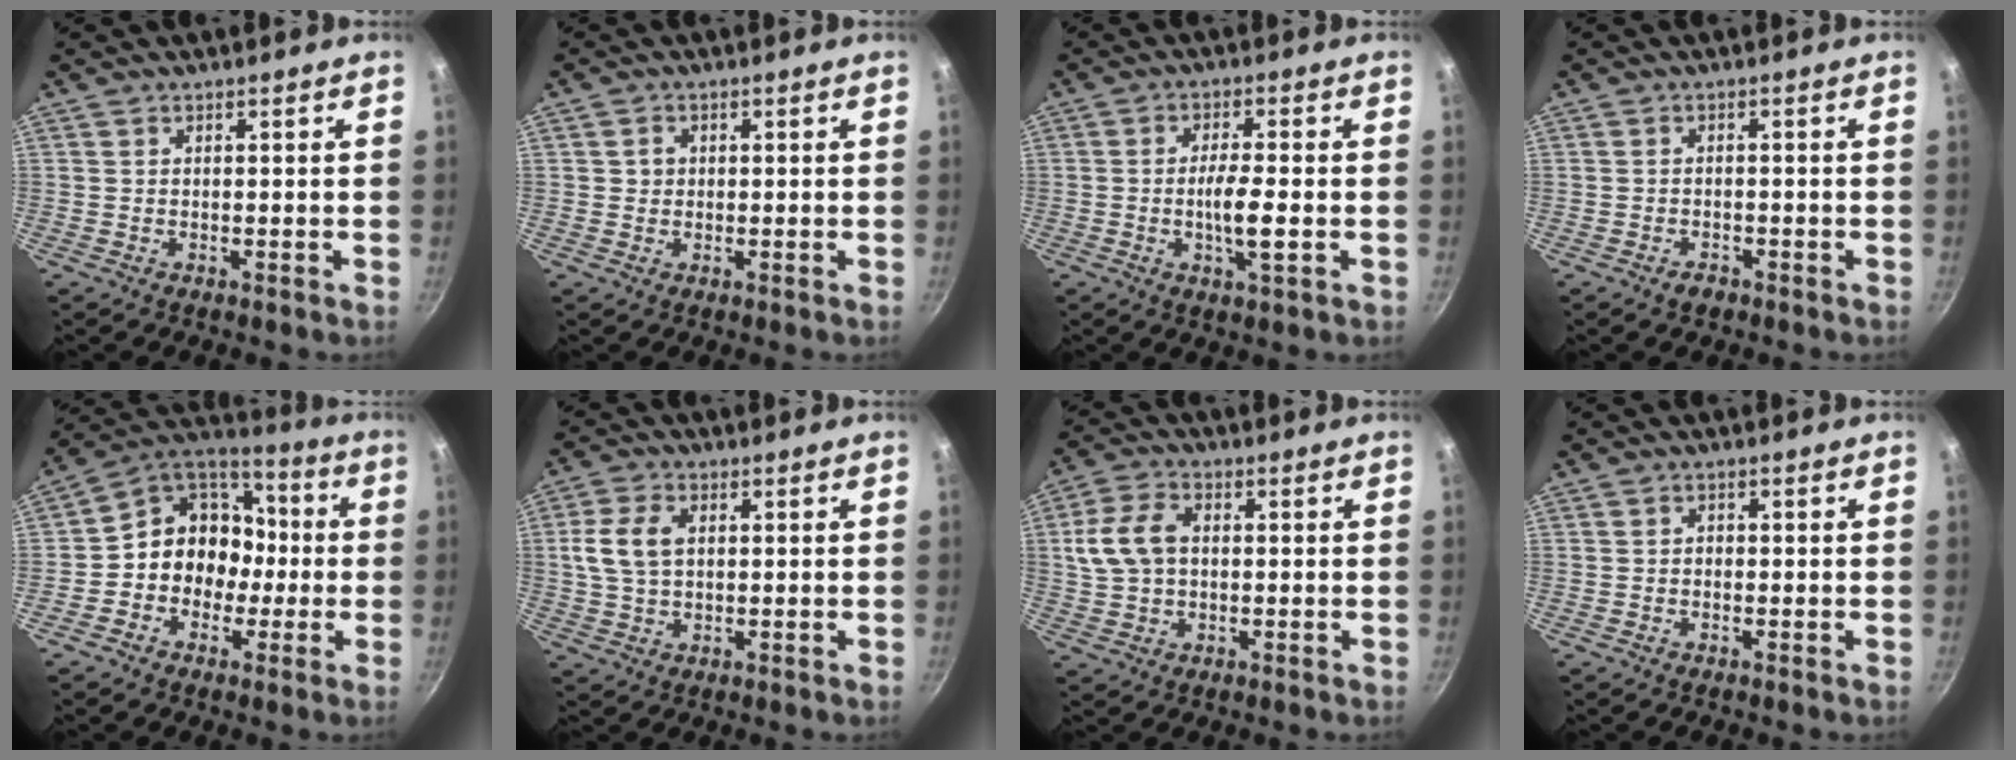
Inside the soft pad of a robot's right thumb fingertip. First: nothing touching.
{"total": 1.8, "force": [0.2, 1.7, 0.6], "torque": [-0.004, 0.004, 0.001]}
{"total": 6.3, "force": [-1.2, 1.2, 6.1], "torque": [-0.113, 0.005, -0.024]}
{"total": 1.9, "force": [-1.4, 1.0, 0.8], "torque": [-0.011, 0.014, -0.020]}
{"total": 13.5, "force": [-2.0, 11.7, 6.4], "torque": [-0.045, 0.052, -0.051]}
{"total": 7.7, "force": [1.3, 5.0, 5.7], "torque": [-0.107, 0.009, 0.023]}
{"total": 9.2, "force": [1.0, 6.4, 6.5], "torque": [-0.122, 0.018, 0.016]}
{"total": 0.9, "force": [-0.4, 0.8, 0.4], "torque": [-0.005, 0.004, -0.007]}